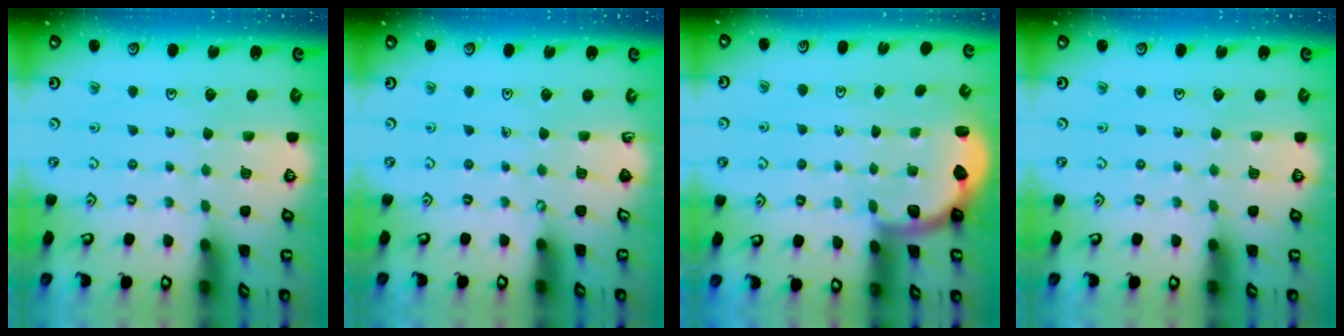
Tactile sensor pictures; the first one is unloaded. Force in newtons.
{"total": 0.0}
{"total": 2.2, "press": 2.0, "slide": 1.1}
{"total": 0.0}